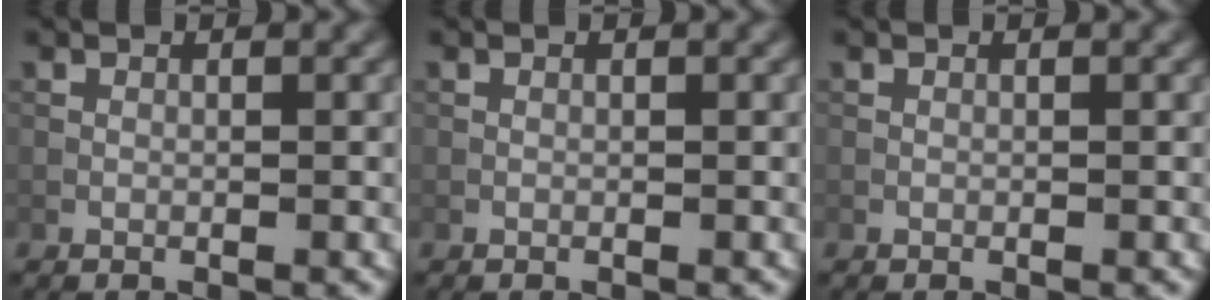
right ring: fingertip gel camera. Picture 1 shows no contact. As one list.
[{"total": 0.0}, {"total": 0.0}]